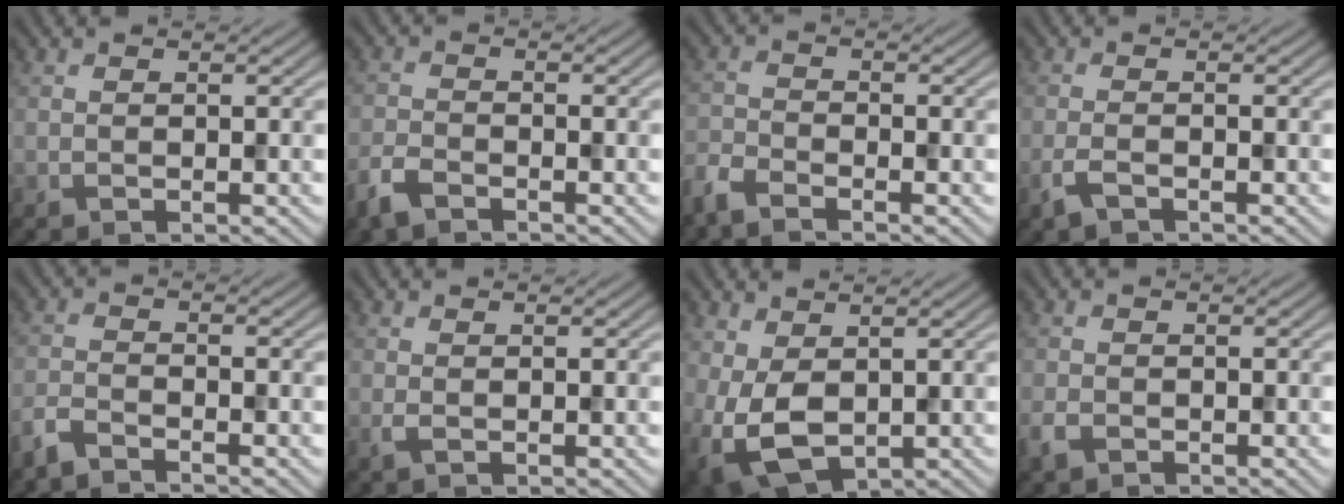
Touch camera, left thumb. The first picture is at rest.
{"total": 3.2, "force": [-2.5, 1.2, 1.7], "torque": [-0.041, -0.007, -0.061]}
{"total": 3.6, "force": [-3.1, 0.9, 1.6], "torque": [-0.040, -0.011, -0.077]}
{"total": 2.1, "force": [-1.3, 0.6, 1.5], "torque": [-0.037, 0.000, -0.032]}
{"total": 2.8, "force": [-2.4, 0.6, 1.3], "torque": [-0.033, -0.007, -0.061]}
{"total": 0.9, "force": [0.0, 0.4, 0.8], "torque": [-0.022, -0.001, -0.001]}
{"total": 6.8, "force": [-0.2, 4.3, 5.2], "torque": [-0.134, -0.014, -0.004]}
{"total": 1.8, "force": [-1.0, 1.2, 0.9], "torque": [-0.025, -0.005, -0.024]}